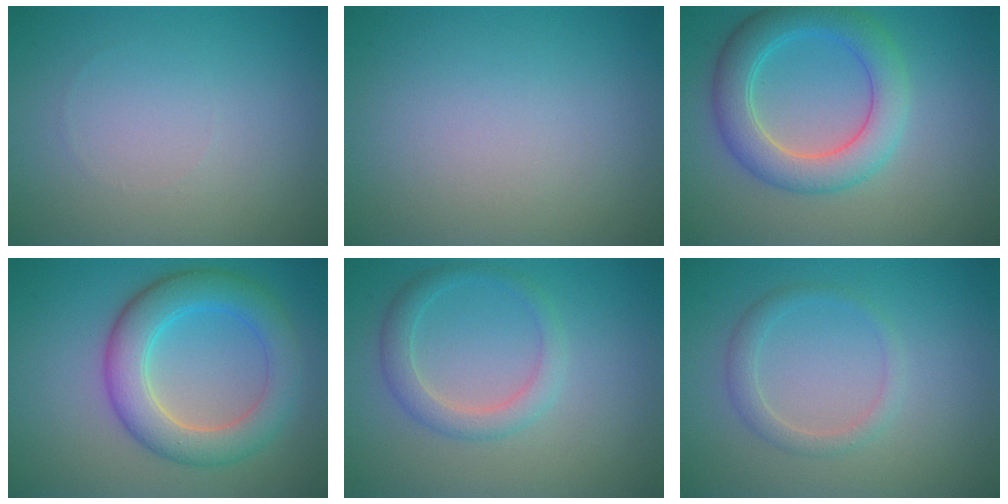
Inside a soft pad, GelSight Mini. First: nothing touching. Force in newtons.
{"total": 0.0}
{"total": 5.5, "press": 5.5, "slide": 0.4}
{"total": 6.2, "press": 6.1, "slide": 0.4}
{"total": 2.5, "press": 2.5, "slide": 0.1}
{"total": 1.7, "press": 1.7, "slide": 0.0}